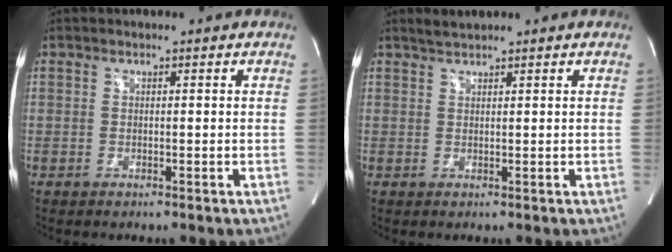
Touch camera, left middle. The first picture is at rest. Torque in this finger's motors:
{"motor_torque": [0.14, -0.02, -0.15, 0.00]}